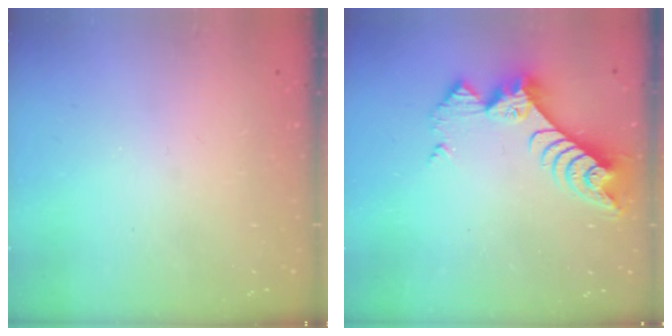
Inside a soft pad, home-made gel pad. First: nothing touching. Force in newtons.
{"total": 9.4, "press": 9.4, "slide": 0.7}